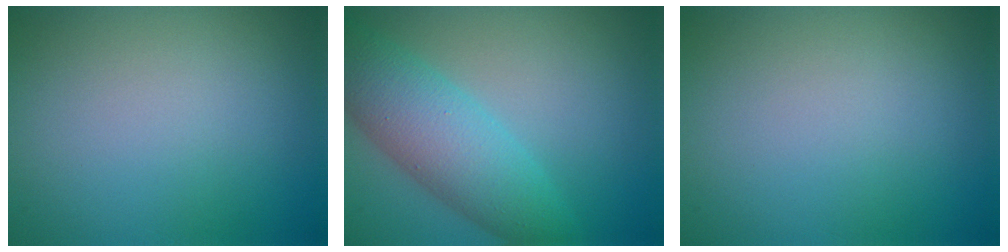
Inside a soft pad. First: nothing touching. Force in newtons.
{"total": 6.4, "press": 6.4, "slide": 0.2}
{"total": 0.0}